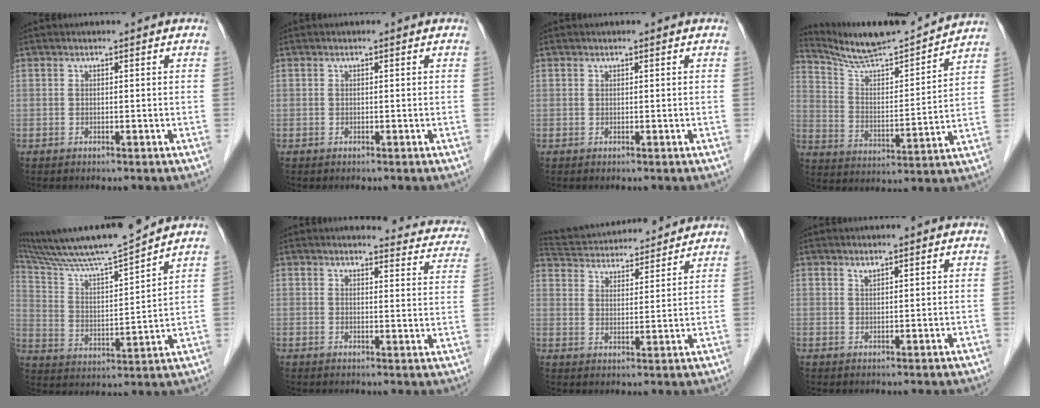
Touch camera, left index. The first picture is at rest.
{"total": 0.0}
{"total": 0.0}
{"total": 15.0, "force": [14.4, -0.3, 4.0], "torque": [-0.077, 0.003, 0.240]}
{"total": 14.3, "force": [12.9, -1.3, 6.0], "torque": [-0.115, 0.003, 0.229]}
{"total": 12.5, "force": [12.0, 2.5, 2.6], "torque": [0.008, -0.043, 0.100]}
{"total": 16.5, "force": [15.5, 3.3, 4.6], "torque": [-0.089, 0.039, 0.239]}
{"total": 0.5, "force": [0.5, 0.0, 0.2], "torque": [-0.005, -0.001, 0.011]}